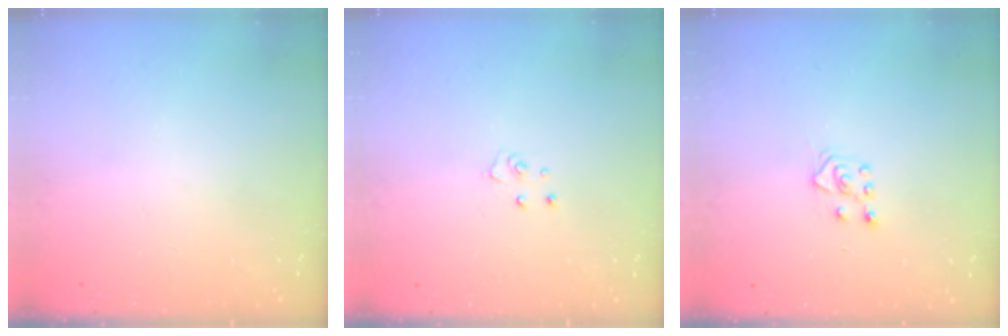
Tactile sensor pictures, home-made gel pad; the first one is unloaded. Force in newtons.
{"total": 2.9, "press": 2.9, "slide": 0.3}
{"total": 5.2, "press": 5.2, "slide": 0.7}